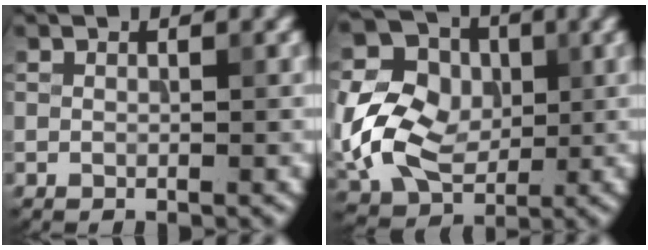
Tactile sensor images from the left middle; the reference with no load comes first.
{"total": 10.4, "force": [-0.5, 8.1, 6.5], "torque": [-0.147, -0.006, -0.011]}